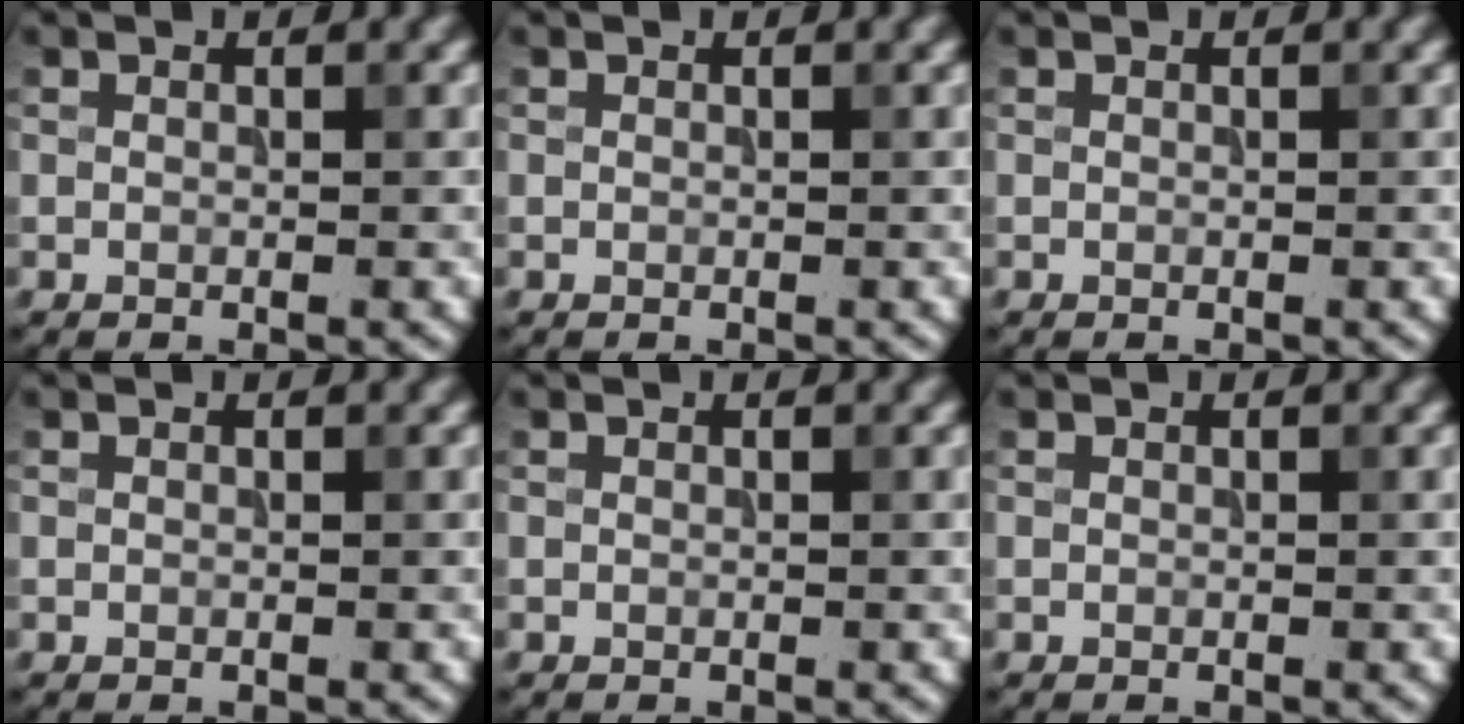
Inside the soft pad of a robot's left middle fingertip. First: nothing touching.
{"total": 0.0}
{"total": 0.0}
{"total": 0.0}
{"total": 0.0}
{"total": 0.0}